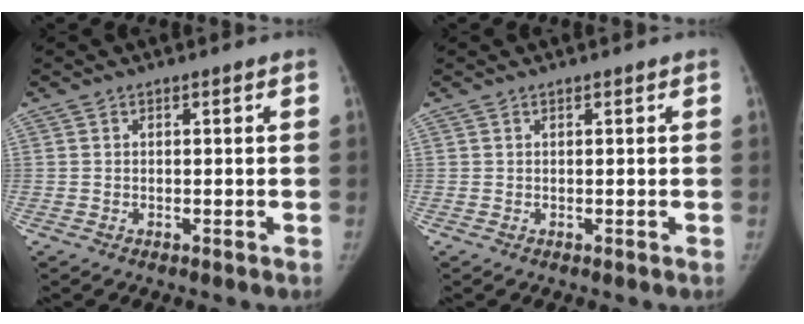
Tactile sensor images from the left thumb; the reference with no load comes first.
{"total": 0.0}